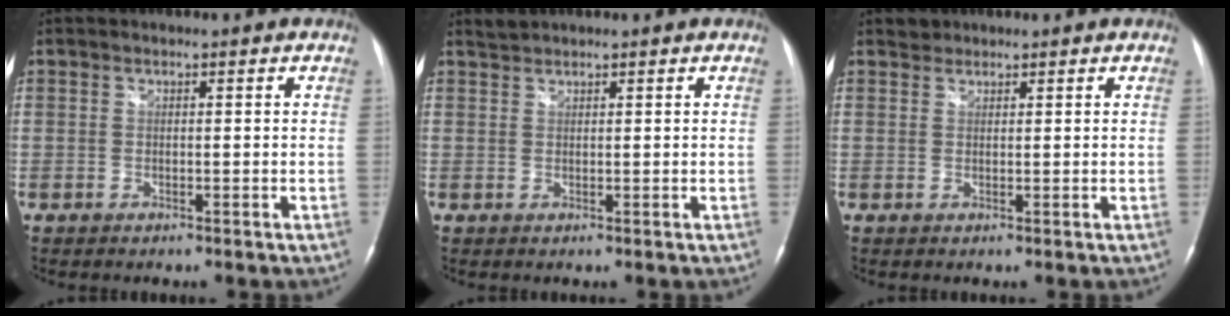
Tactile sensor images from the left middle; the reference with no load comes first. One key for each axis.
{"total": 1.1, "fx": 1.1, "fy": 0.0, "fz": -0.1, "tx": -0.005, "ty": 0.006, "tz": 0.025}
{"total": 1.2, "fx": 1.0, "fy": 0.6, "fz": -0.2, "tx": 0.005, "ty": 0.004, "tz": 0.012}